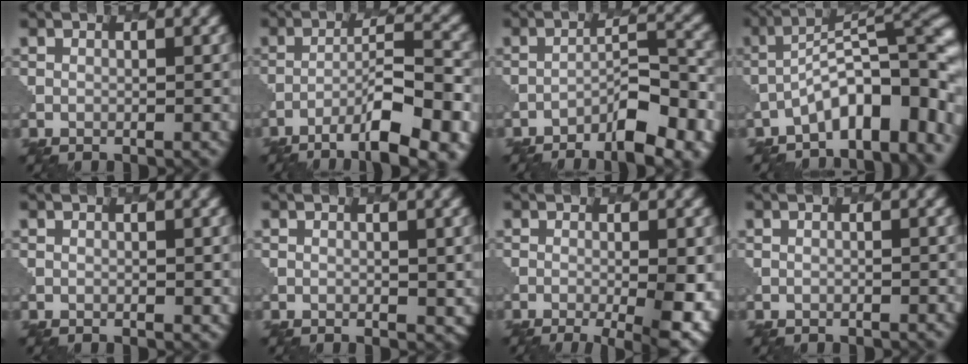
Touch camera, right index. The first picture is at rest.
{"total": 9.8, "force": [-5.7, 2.1, 7.6], "torque": [-0.119, 0.012, -0.088]}
{"total": 7.2, "force": [-4.7, 2.1, 5.0], "torque": [-0.075, 0.011, -0.073]}
{"total": 10.0, "force": [-4.5, 3.7, 8.1], "torque": [-0.114, 0.015, -0.076]}
{"total": 0.8, "force": [0.2, 0.3, 0.7], "torque": [-0.010, -0.002, 0.005]}
{"total": 2.0, "force": [0.1, 1.2, 1.6], "torque": [-0.018, -0.006, 0.007]}
{"total": 7.3, "force": [-2.1, 2.2, 6.7], "torque": [-0.090, -0.010, -0.023]}
{"total": 0.0}